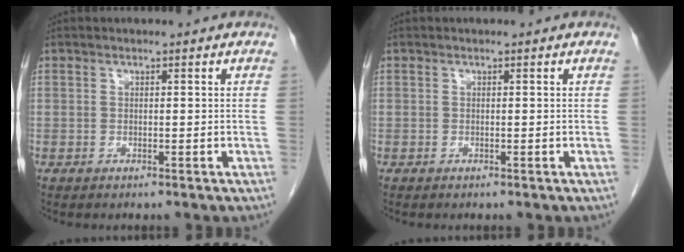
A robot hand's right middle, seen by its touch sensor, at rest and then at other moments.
{"total": 0.0}